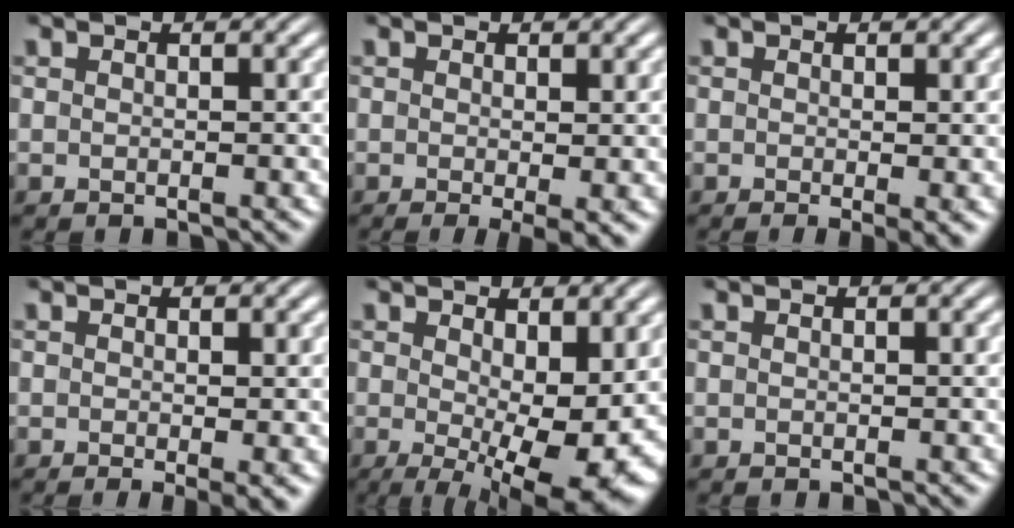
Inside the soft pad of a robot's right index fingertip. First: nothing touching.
{"total": 2.7, "force": [-1.2, 0.5, 2.3], "torque": [-0.025, -0.013, -0.012]}
{"total": 1.6, "force": [-0.5, 0.1, 1.5], "torque": [-0.014, -0.007, -0.005]}
{"total": 1.9, "force": [-0.7, 0.2, 1.7], "torque": [-0.018, -0.009, -0.007]}
{"total": 7.6, "force": [-0.9, 2.4, 7.2], "torque": [-0.091, -0.037, 0.003]}
{"total": 0.0}